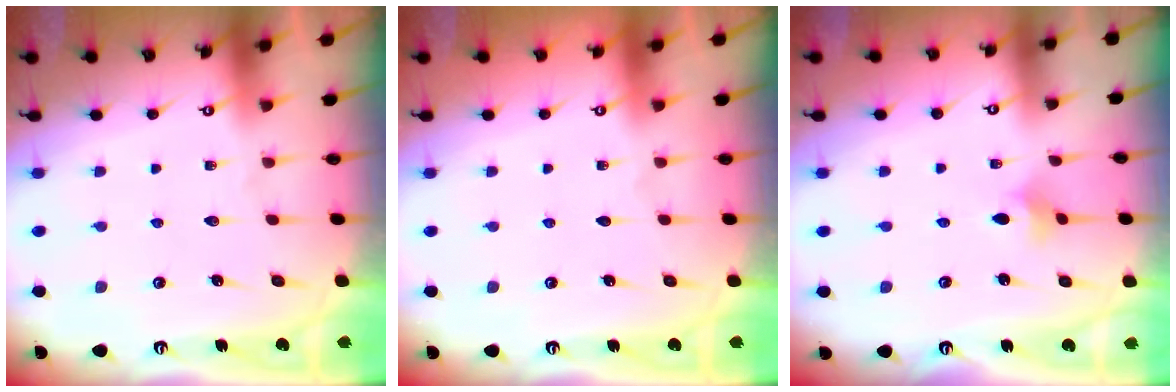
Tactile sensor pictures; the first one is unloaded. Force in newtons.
{"total": 0.0}
{"total": 2.9, "press": 2.8, "slide": 0.6}